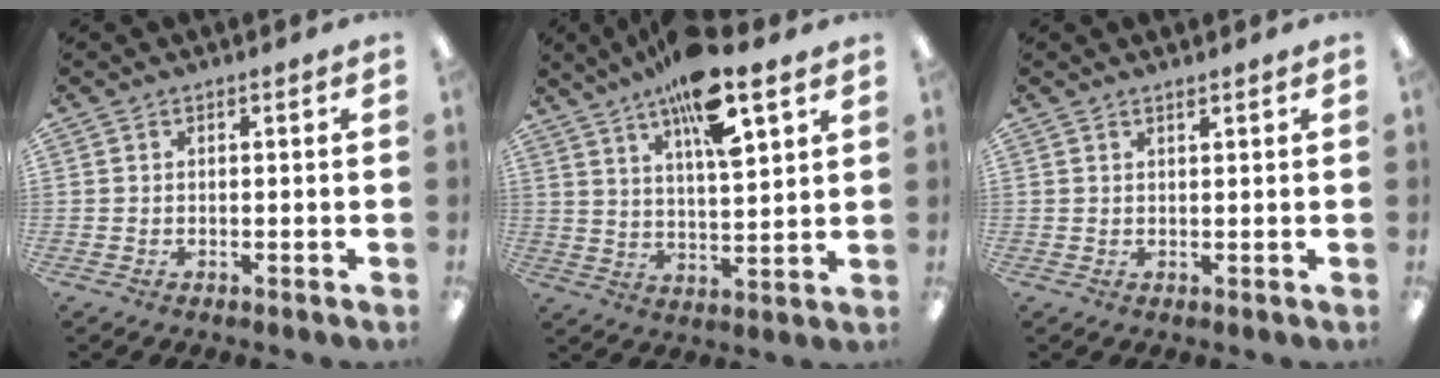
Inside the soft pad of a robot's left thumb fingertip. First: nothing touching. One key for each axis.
{"total": 14.2, "fx": 9.4, "fy": 3.7, "fz": 10.0, "tx": -0.166, "ty": -0.047, "tz": 0.156}
{"total": 1.0, "fx": 0.9, "fy": 0.1, "fz": 0.3, "tx": -0.007, "ty": -0.001, "tz": 0.017}